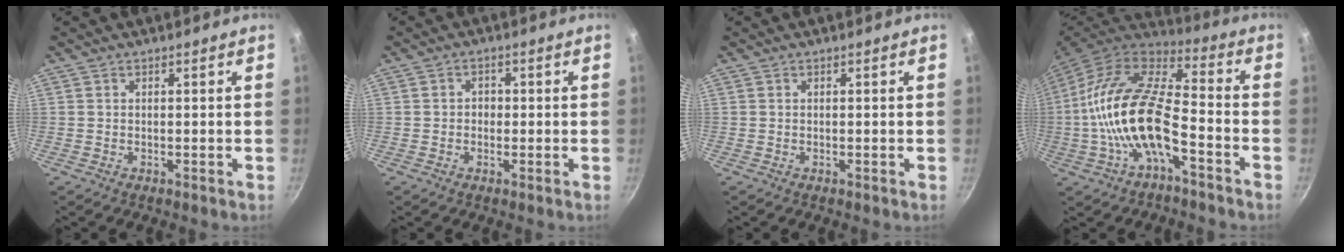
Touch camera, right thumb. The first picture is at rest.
{"total": 2.1, "force": [-0.3, 1.9, 1.0], "torque": [-0.005, 0.004, -0.007]}
{"total": 0.0}
{"total": 18.8, "force": [-5.0, 8.0, 16.2], "torque": [-0.303, 0.043, -0.107]}